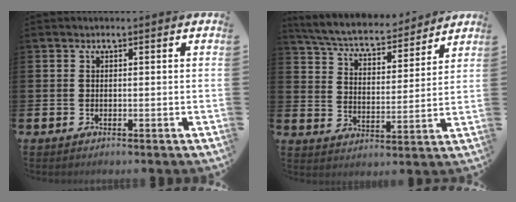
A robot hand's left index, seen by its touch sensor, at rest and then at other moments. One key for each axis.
{"total": 6.2, "fx": 5.9, "fy": 1.2, "fz": 1.5, "tx": -0.060, "ty": -0.046, "tz": 0.098}